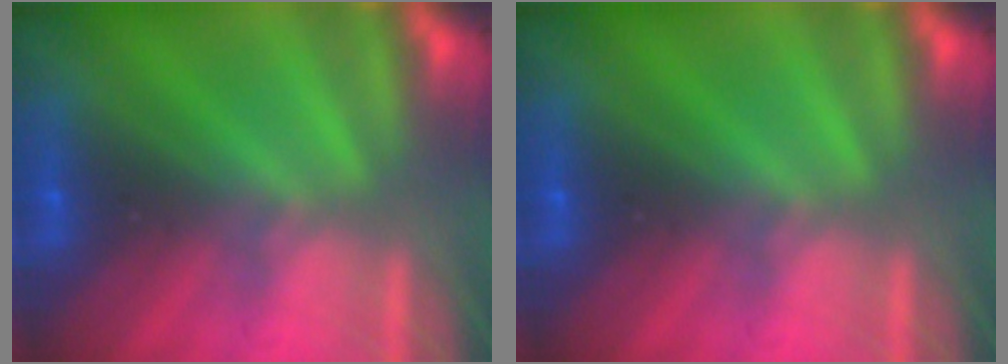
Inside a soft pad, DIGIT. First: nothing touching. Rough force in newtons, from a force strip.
{"total": 0.0}